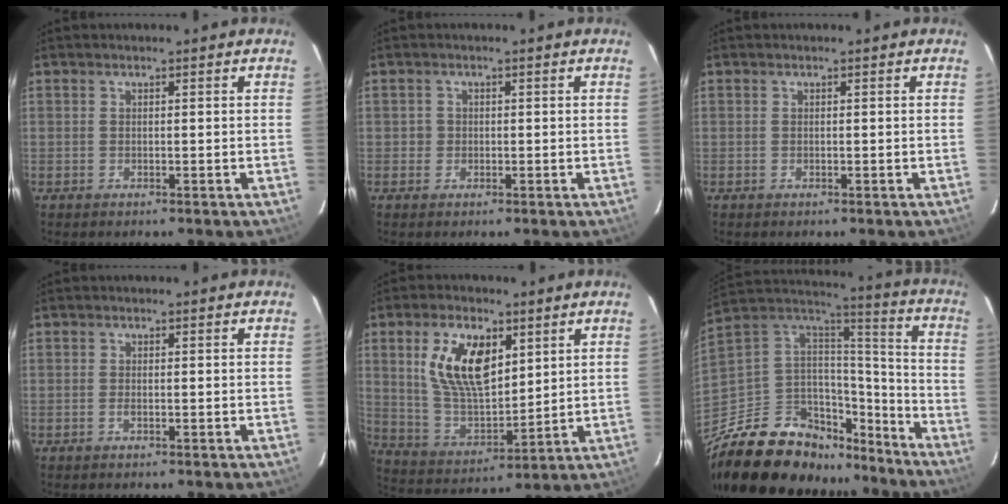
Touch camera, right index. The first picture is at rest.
{"total": 1.5, "force": [-0.2, 1.5, 0.1], "torque": [0.002, 0.002, -0.003]}
{"total": 0.0}
{"total": 0.7, "force": [-0.2, 0.1, 0.6], "torque": [-0.011, 0.000, -0.005]}
{"total": 14.6, "force": [5.5, 7.5, 11.3], "torque": [-0.214, 0.008, 0.115]}
{"total": 27.9, "force": [-19.7, 14.3, 13.6], "torque": [-0.286, 0.039, -0.306]}